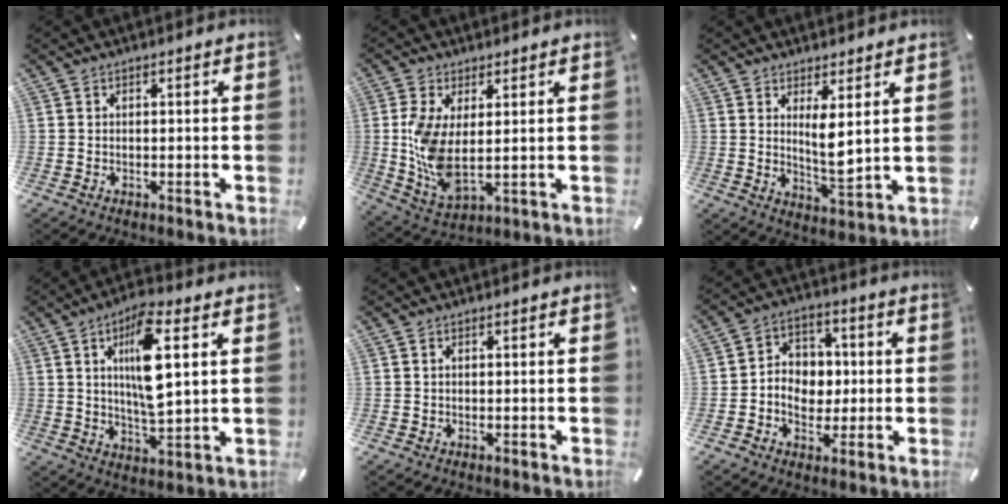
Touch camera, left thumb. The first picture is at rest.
{"total": 9.5, "force": [1.9, 4.5, 8.1], "torque": [-0.197, -0.021, 0.034]}
{"total": 6.9, "force": [2.6, 2.1, 6.1], "torque": [-0.113, -0.023, 0.038]}
{"total": 13.7, "force": [4.1, 4.9, 12.2], "torque": [-0.213, -0.015, 0.060]}
{"total": 0.7, "force": [0.2, 0.5, 0.4], "torque": [-0.009, 0.005, 0.002]}
{"total": 8.3, "force": [-1.1, 7.4, 3.5], "torque": [-0.050, 0.018, -0.016]}